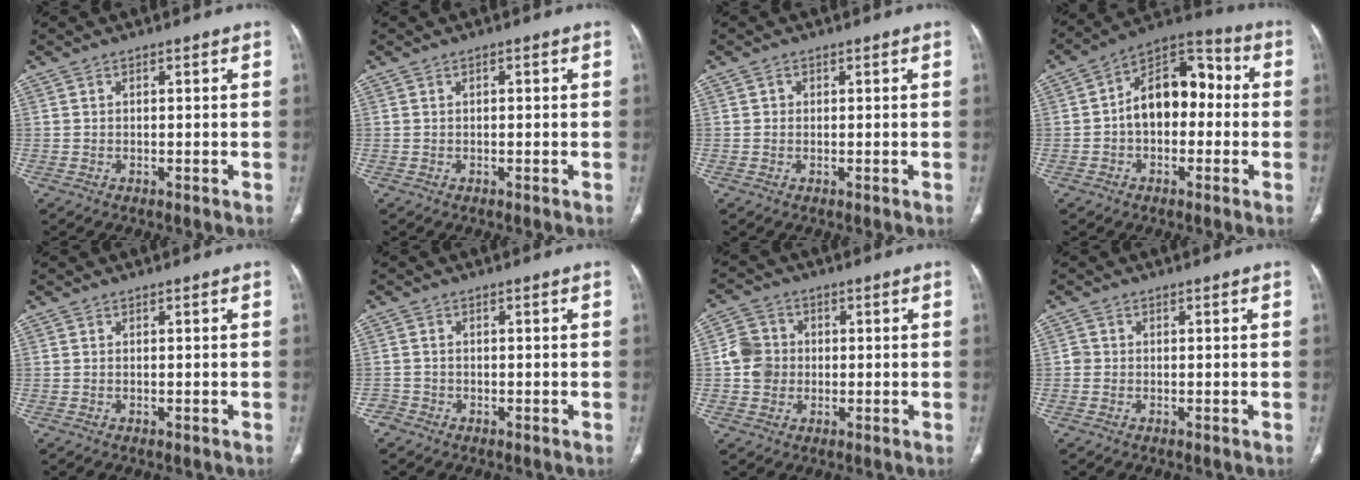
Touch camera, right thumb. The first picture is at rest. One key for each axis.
{"total": 0.6, "fx": 0.2, "fy": 0.3, "fz": 0.5, "tx": -0.006, "ty": 0.002, "tz": 0.000}
{"total": 1.7, "fx": 0.5, "fy": 1.6, "fz": 0.3, "tx": 0.006, "ty": 0.000, "tz": 0.006}
{"total": 13.8, "fx": -0.2, "fy": 9.1, "fz": 10.4, "tx": -0.123, "ty": 0.046, "tz": -0.019}
{"total": 0.0}
{"total": 1.7, "fx": -1.2, "fy": 1.3, "fz": -0.2, "tx": 0.007, "ty": 0.006, "tz": -0.028}
{"total": 6.4, "fx": -0.3, "fy": 5.9, "fz": 2.6, "tx": -0.030, "ty": 0.011, "tz": -0.012}
{"total": 1.1, "fx": -0.3, "fy": 1.1, "fz": 0.3, "tx": 0.003, "ty": 0.005, "tz": -0.008}